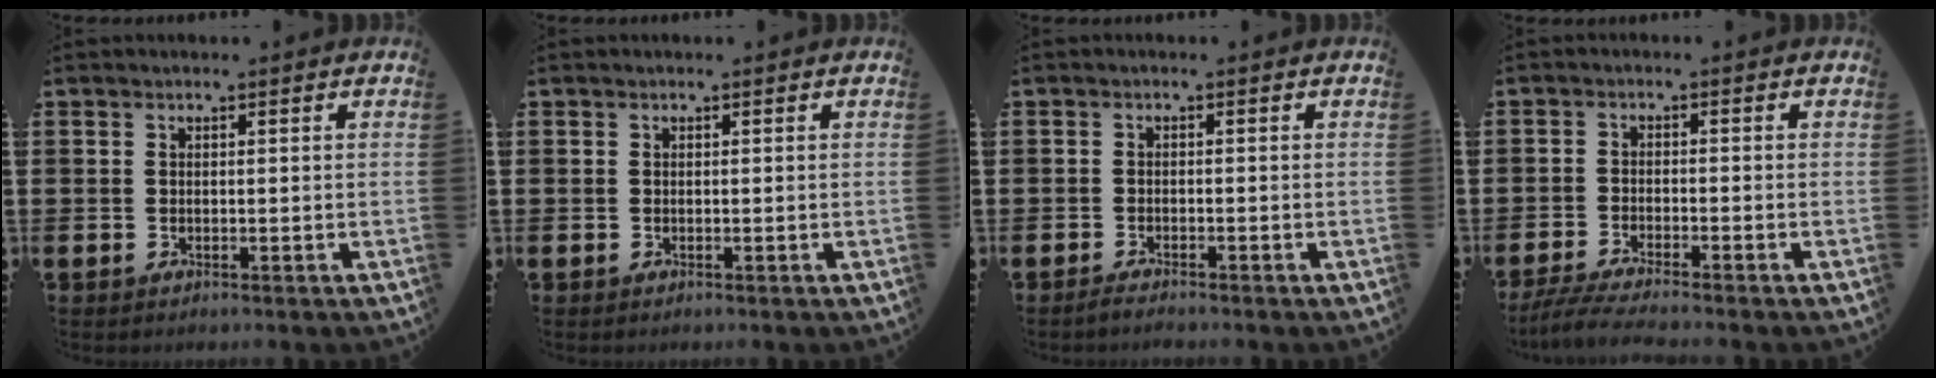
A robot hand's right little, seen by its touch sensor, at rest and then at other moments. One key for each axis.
{"total": 0.0}
{"total": 1.1, "fx": -1.0, "fy": 0.0, "fz": 0.5, "tx": -0.009, "ty": -0.002, "tz": -0.019}
{"total": 3.2, "fx": -2.7, "fy": -0.1, "fz": 1.8, "tx": -0.034, "ty": -0.006, "tz": -0.050}